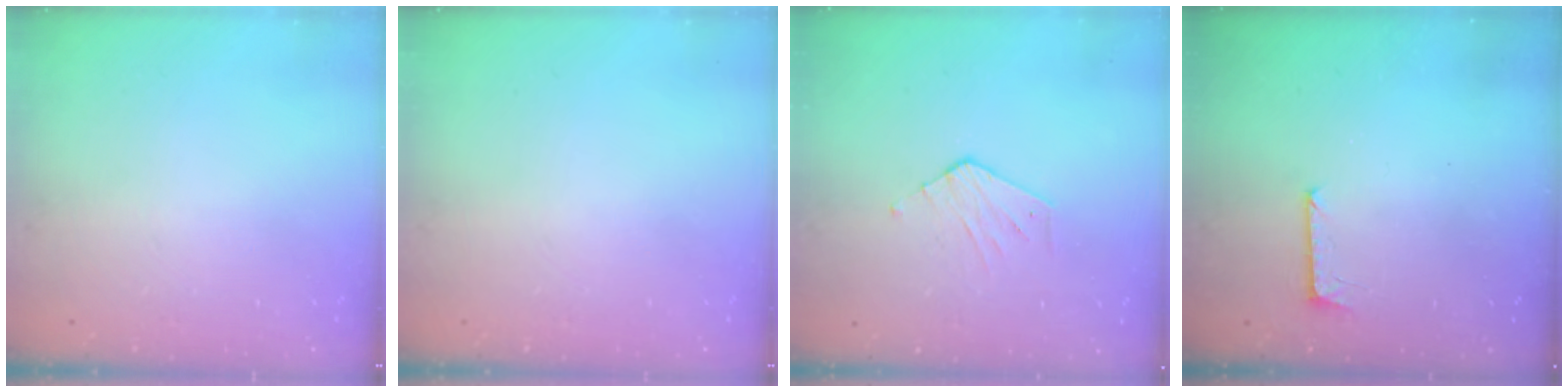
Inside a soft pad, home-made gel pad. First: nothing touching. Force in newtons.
{"total": 0.0}
{"total": 3.2, "press": 3.1, "slide": 0.2}
{"total": 5.1, "press": 5.0, "slide": 0.4}